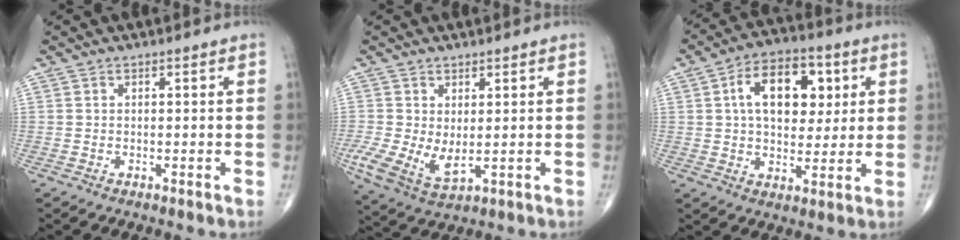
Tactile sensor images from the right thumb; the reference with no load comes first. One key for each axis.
{"total": 7.2, "fx": 0.0, "fy": 3.8, "fz": 6.1, "tx": -0.129, "ty": -0.008, "tz": 0.012}
{"total": 14.4, "fx": 3.7, "fy": 8.8, "fz": 10.8, "tx": -0.128, "ty": 0.003, "tz": 0.055}